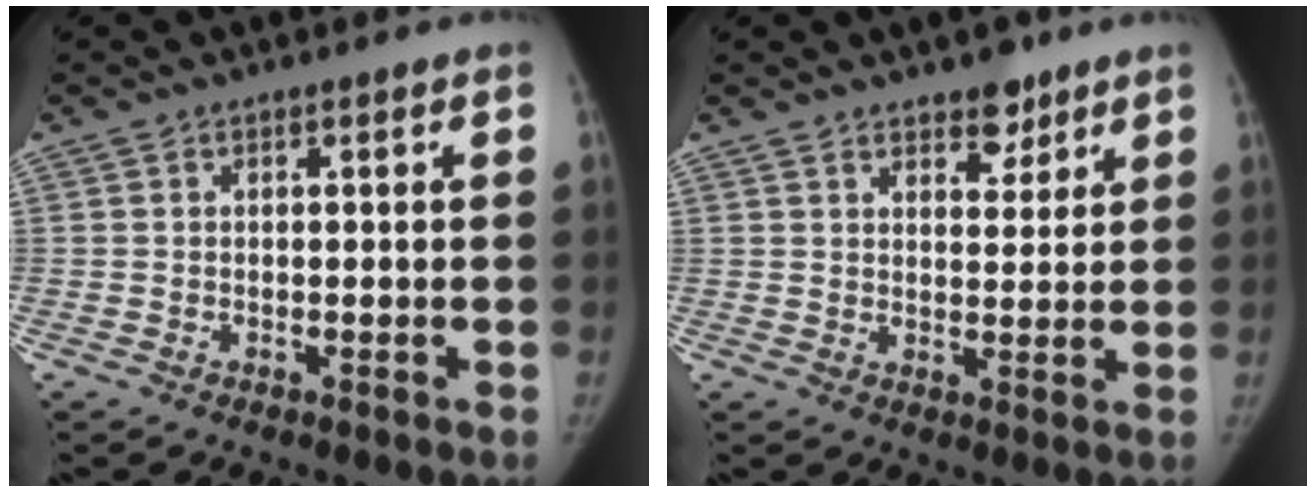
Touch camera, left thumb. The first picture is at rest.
{"total": 5.2, "force": [3.8, 2.6, 2.4], "torque": [-0.010, -0.025, 0.058]}